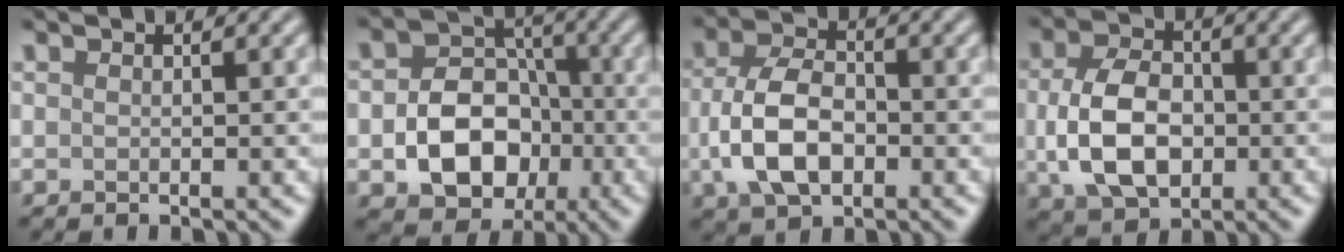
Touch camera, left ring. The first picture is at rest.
{"total": 7.5, "force": [-2.0, 5.8, 4.4], "torque": [-0.070, -0.008, -0.030]}
{"total": 6.5, "force": [-1.5, 3.9, 4.9], "torque": [-0.106, 0.001, -0.034]}
{"total": 7.1, "force": [-0.6, 4.7, 5.2], "torque": [-0.112, -0.003, -0.014]}